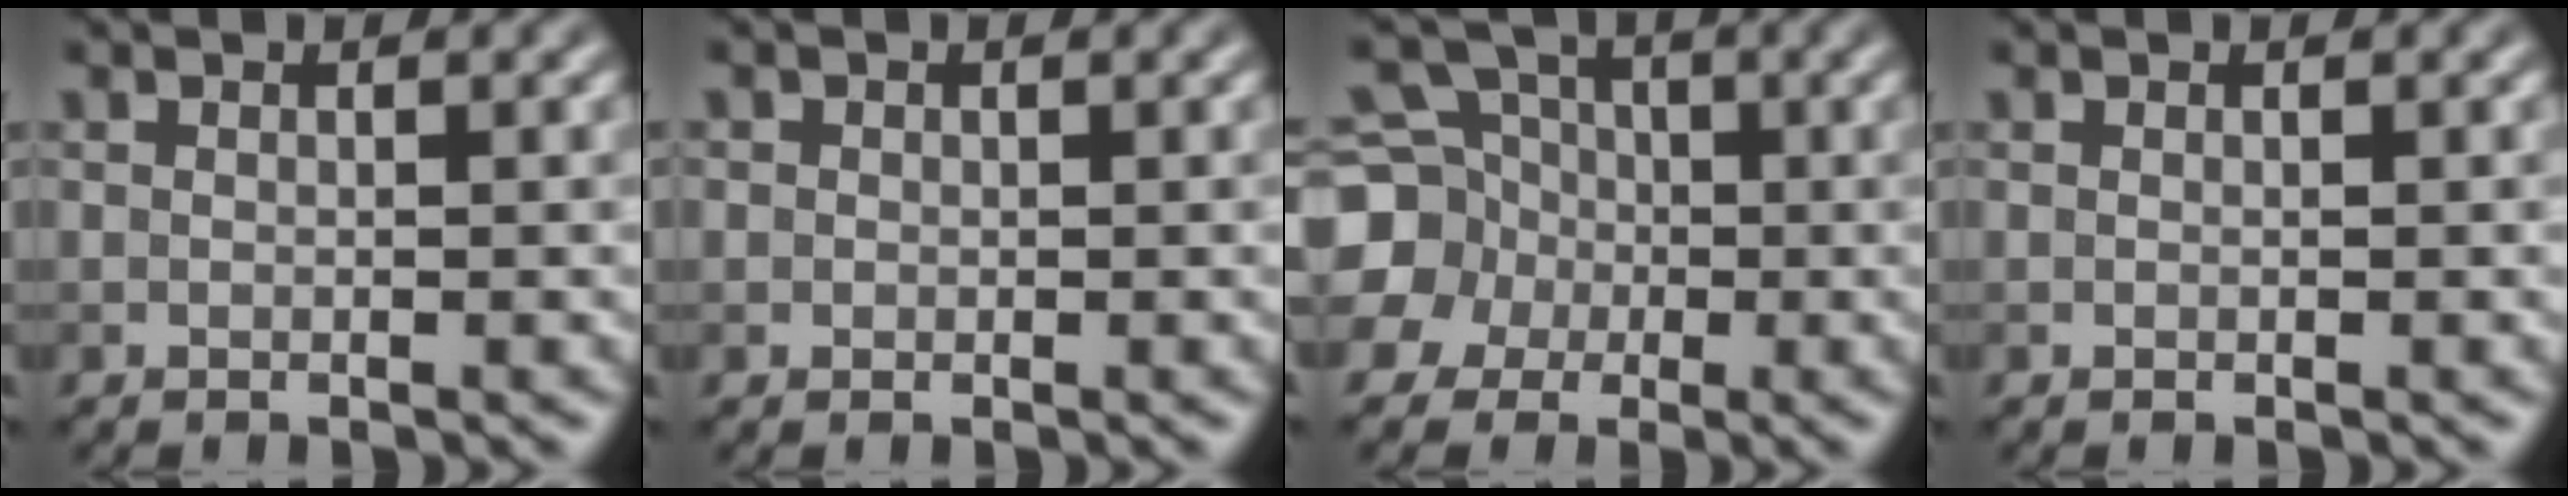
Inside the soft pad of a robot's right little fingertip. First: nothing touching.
{"total": 0.9, "force": [0.2, 0.9, 0.1], "torque": [0.007, -0.003, -0.002]}
{"total": 7.1, "force": [-0.9, 6.7, 2.4], "torque": [-0.062, 0.011, -0.049]}
{"total": 0.0}